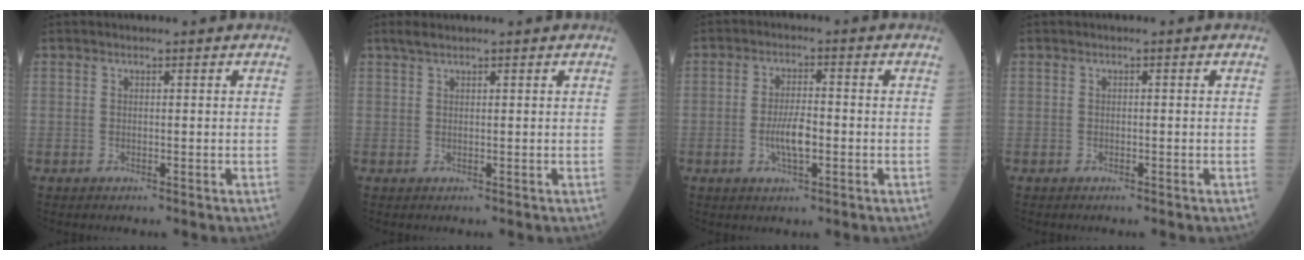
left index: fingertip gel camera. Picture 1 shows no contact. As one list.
[{"total": 1.9, "force": [1.6, 0.4, 1.1], "torque": [-0.023, 0.016, 0.028]}, {"total": 4.8, "force": [-1.4, 1.3, 4.4], "torque": [-0.088, -0.003, -0.026]}, {"total": 0.0}]